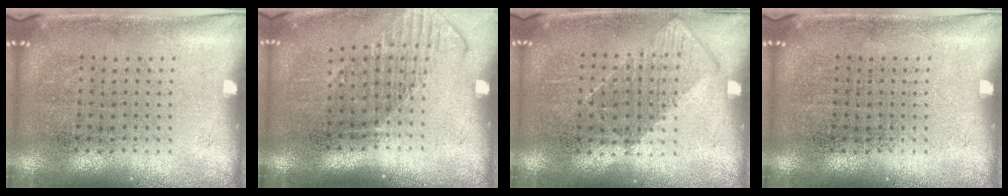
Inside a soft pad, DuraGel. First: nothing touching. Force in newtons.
{"total": 1.6, "press": 1.2, "slide": 1.0}
{"total": 0.8, "press": 0.6, "slide": 0.4}
{"total": 0.0}